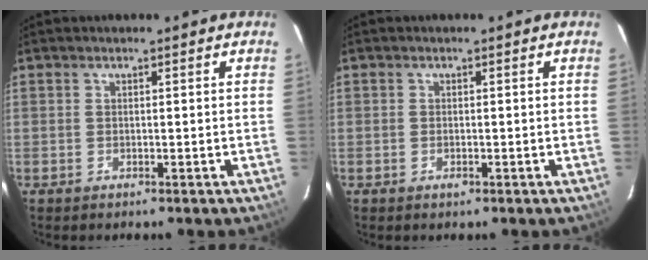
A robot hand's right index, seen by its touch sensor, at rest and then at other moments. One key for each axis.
{"total": 1.0, "fx": -0.6, "fy": 0.6, "fz": 0.6, "tx": -0.011, "ty": 0.001, "tz": -0.010}